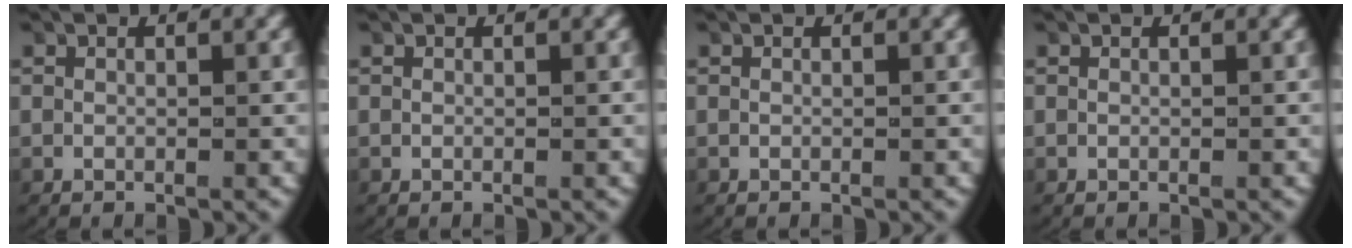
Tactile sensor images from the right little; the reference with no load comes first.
{"total": 0.0}
{"total": 0.0}
{"total": 0.0}